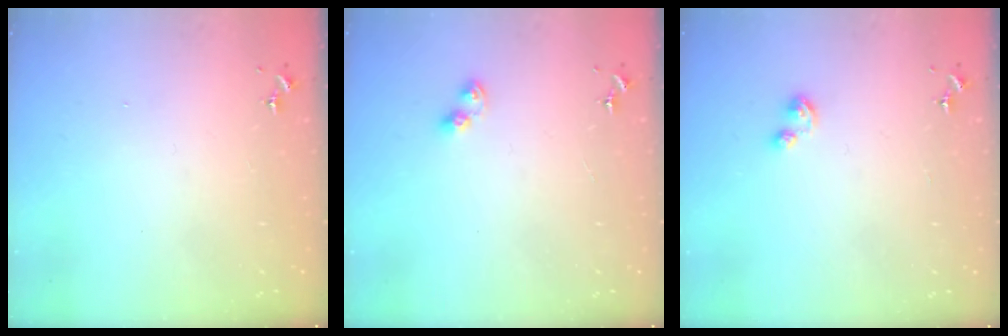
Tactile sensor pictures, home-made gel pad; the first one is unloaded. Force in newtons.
{"total": 3.9, "press": 3.9, "slide": 0.4}
{"total": 3.2, "press": 3.1, "slide": 0.4}